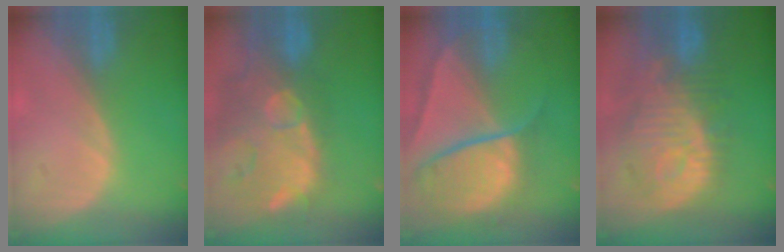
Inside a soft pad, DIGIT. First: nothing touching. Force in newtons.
{"total": 14.6, "press": 11.8, "slide": 8.6}
{"total": 10.7, "press": 8.9, "slide": 5.9}
{"total": 12.3, "press": 11.0, "slide": 5.4}